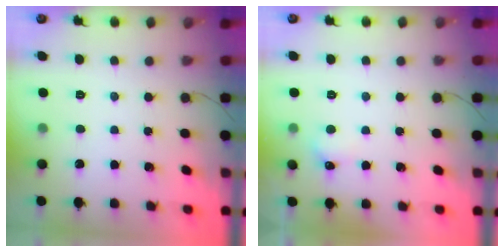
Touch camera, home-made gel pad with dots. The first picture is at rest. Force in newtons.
{"total": 3.9, "press": 3.7, "slide": 1.1}